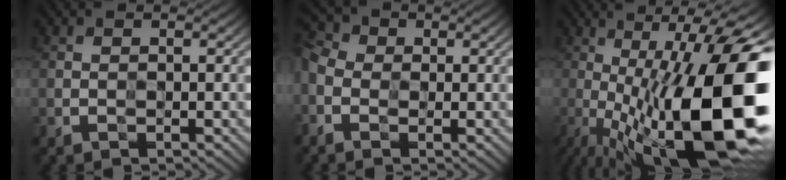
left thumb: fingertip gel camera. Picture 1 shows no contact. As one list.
[{"total": 5.2, "force": [-1.2, 4.0, 3.2], "torque": [-0.078, 0.003, -0.037]}, {"total": 19.3, "force": [-3.4, 6.1, 18.0], "torque": [-0.279, 0.015, -0.056]}]